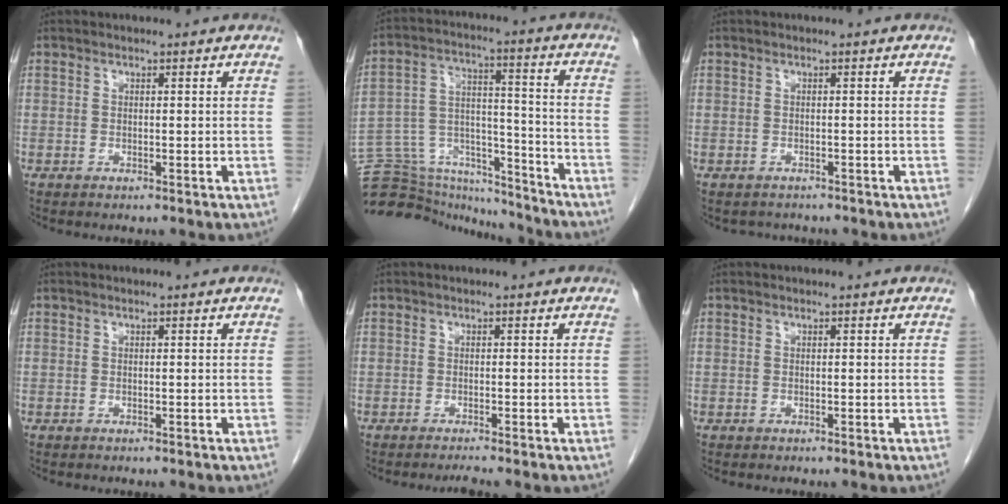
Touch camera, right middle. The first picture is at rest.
{"total": 18.1, "force": [-17.3, 4.4, 3.0], "torque": [-0.067, 0.050, -0.268]}
{"total": 1.8, "force": [-1.6, 0.9, -0.1], "torque": [-0.007, -0.002, -0.025]}
{"total": 0.0}
{"total": 1.3, "force": [-1.1, -0.5, 0.4], "torque": [-0.010, -0.002, -0.019]}
{"total": 0.0}